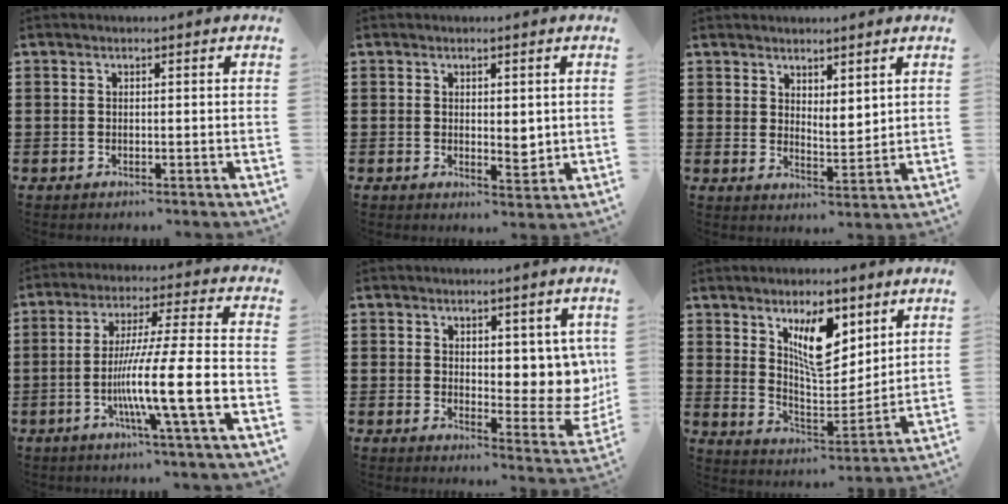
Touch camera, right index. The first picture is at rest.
{"total": 3.3, "force": [0.8, 2.4, 2.1], "torque": [-0.028, 0.002, 0.013]}
{"total": 3.6, "force": [3.4, 1.0, 0.2], "torque": [-0.014, -0.010, 0.067]}
{"total": 12.3, "force": [-4.0, 0.1, 11.7], "torque": [-0.215, -0.011, -0.077]}
{"total": 5.6, "force": [2.8, 3.5, 3.4], "torque": [-0.037, -0.017, 0.049]}
{"total": 10.1, "force": [5.9, 4.5, 6.9], "torque": [-0.112, -0.019, 0.100]}